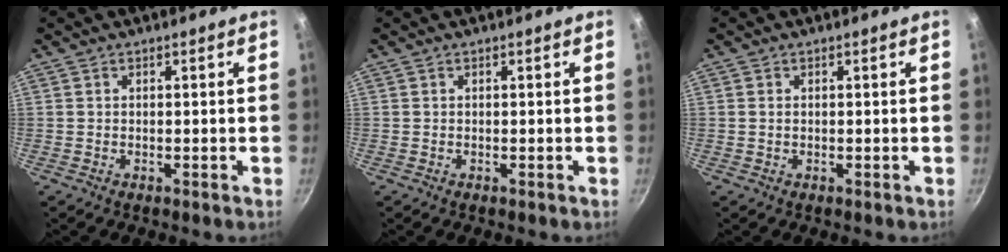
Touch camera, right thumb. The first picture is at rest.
{"total": 0.0}
{"total": 0.7, "force": [0.1, 0.5, 0.4], "torque": [-0.006, 0.001, 0.002]}